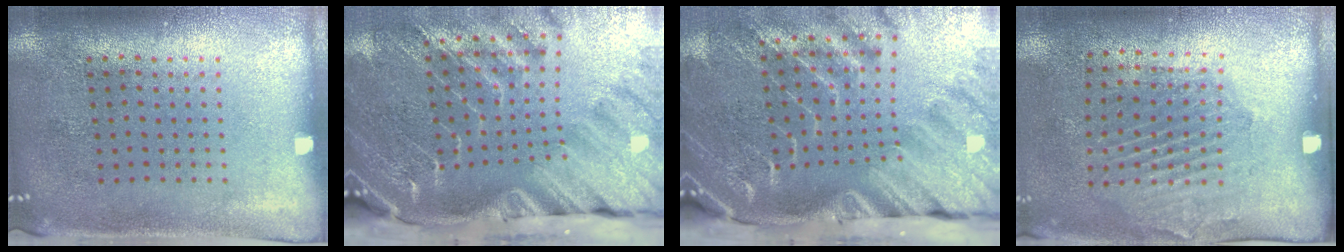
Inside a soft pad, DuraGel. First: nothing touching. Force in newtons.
{"total": 4.1, "press": 3.1, "slide": 2.7}
{"total": 4.6, "press": 3.4, "slide": 3.1}
{"total": 1.9, "press": 1.2, "slide": 1.6}